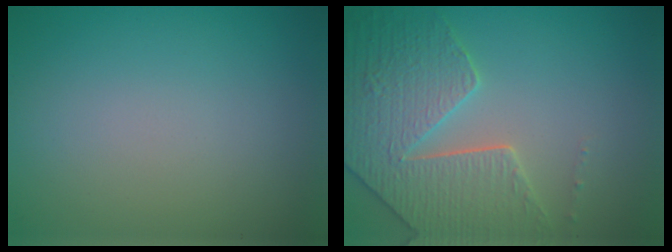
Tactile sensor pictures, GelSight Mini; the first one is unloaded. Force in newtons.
{"total": 5.6, "press": 5.2, "slide": 2.2}